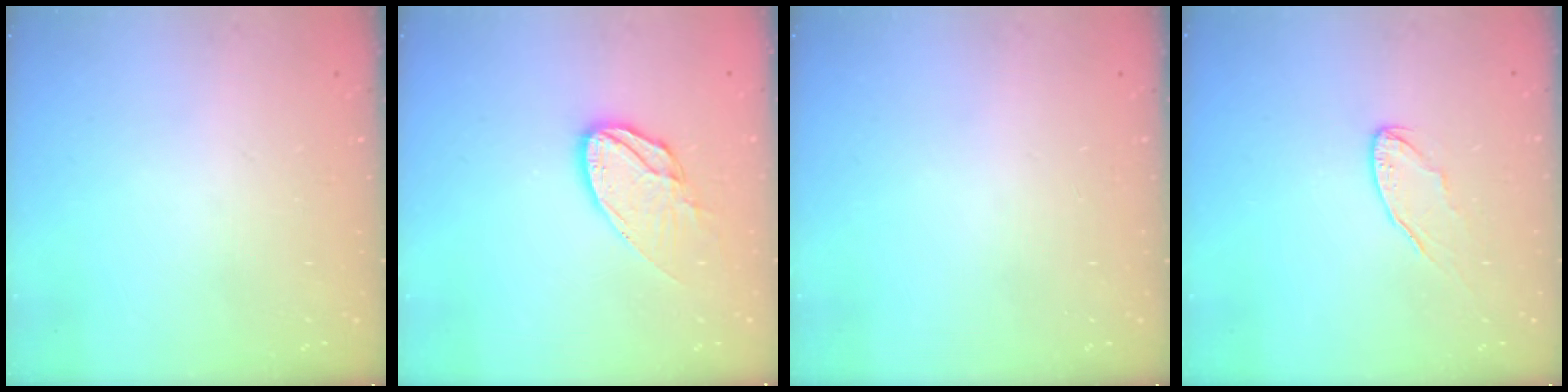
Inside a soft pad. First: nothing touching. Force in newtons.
{"total": 11.5, "press": 11.5, "slide": 0.5}
{"total": 0.0}
{"total": 6.8, "press": 6.8, "slide": 0.6}